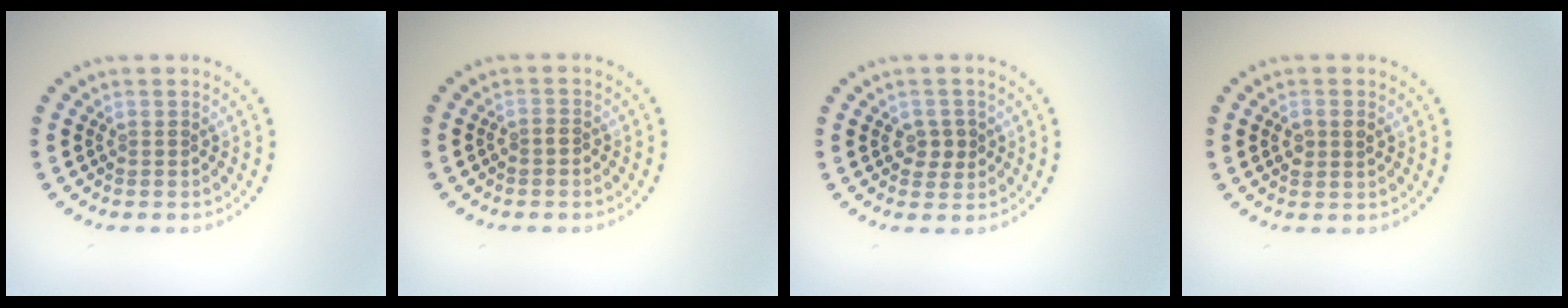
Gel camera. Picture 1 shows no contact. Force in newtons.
{"total": 0.7, "press": 0.3, "slide": 0.6}
{"total": 1.9, "press": 1.8, "slide": 0.6}
{"total": 1.6, "press": 1.5, "slide": 0.3}